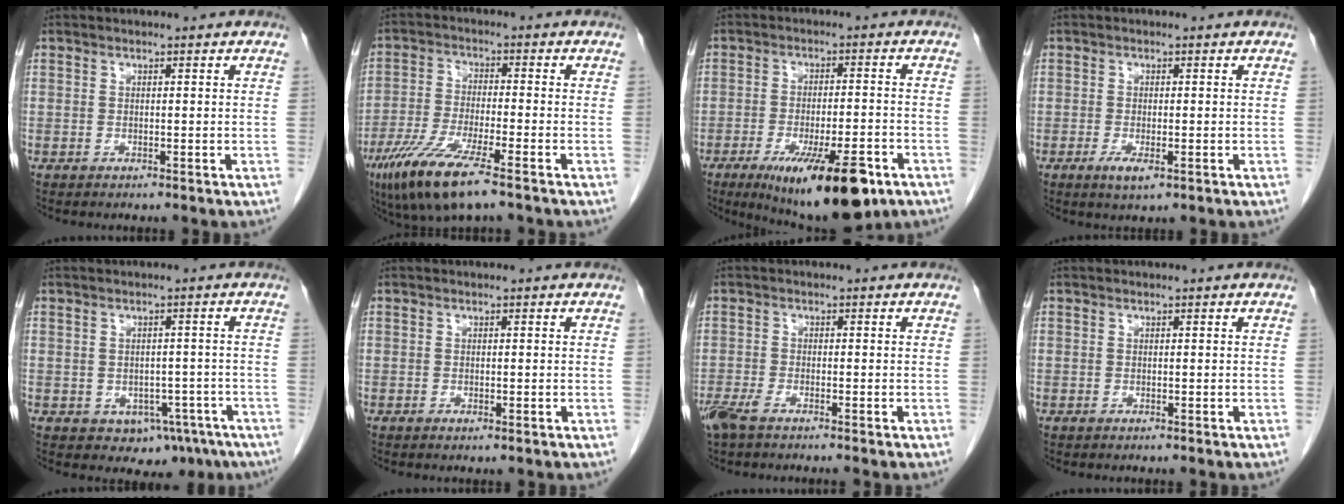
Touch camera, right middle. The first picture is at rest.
{"total": 10.5, "force": [-6.5, 1.2, 8.1], "torque": [-0.167, -0.027, -0.117]}
{"total": 15.2, "force": [-8.8, 3.6, 11.9], "torque": [-0.155, -0.020, -0.129]}
{"total": 2.9, "force": [-1.2, 0.8, 2.5], "torque": [-0.045, -0.005, -0.016]}
{"total": 8.2, "force": [-4.8, 5.5, 3.7], "torque": [-0.027, 0.013, -0.059]}
{"total": 0.6, "force": [-0.3, 0.2, 0.5], "torque": [-0.010, -0.002, -0.002]}
{"total": 3.4, "force": [-2.5, 0.6, 2.2], "torque": [-0.045, -0.006, -0.050]}
{"total": 0.0}